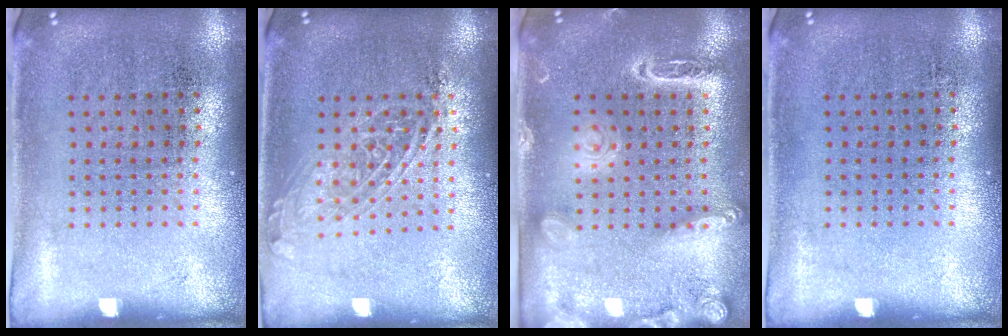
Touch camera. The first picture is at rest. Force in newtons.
{"total": 1.6, "press": 1.3, "slide": 0.9}
{"total": 2.1, "press": 1.9, "slide": 0.9}
{"total": 0.0}